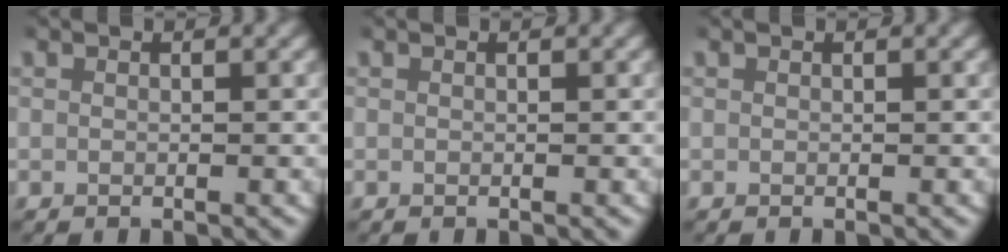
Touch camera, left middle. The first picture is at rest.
{"total": 0.0}
{"total": 0.0}